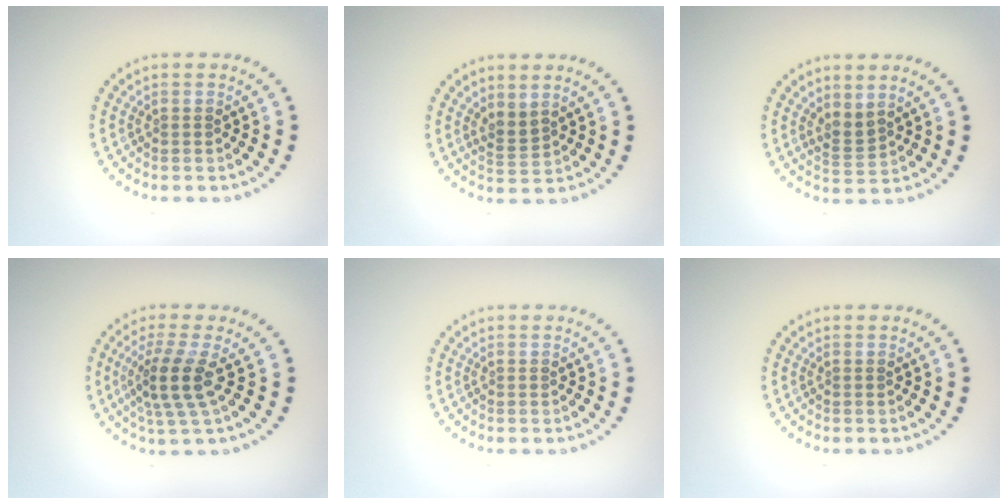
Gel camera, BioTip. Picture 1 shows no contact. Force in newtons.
{"total": 1.7, "press": 1.2, "slide": 1.1}
{"total": 1.9, "press": 1.3, "slide": 1.3}
{"total": 3.7, "press": 2.8, "slide": 2.5}
{"total": 0.0}
{"total": 0.0}